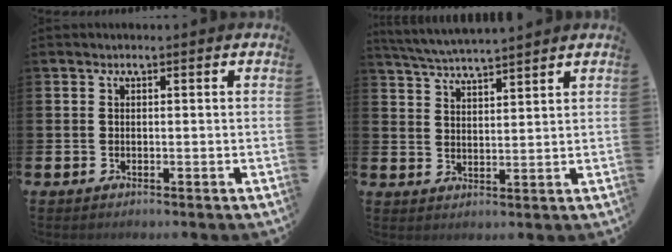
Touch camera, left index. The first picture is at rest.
{"total": 4.8, "force": [4.8, -0.2, 0.8], "torque": [-0.036, -0.024, 0.087]}